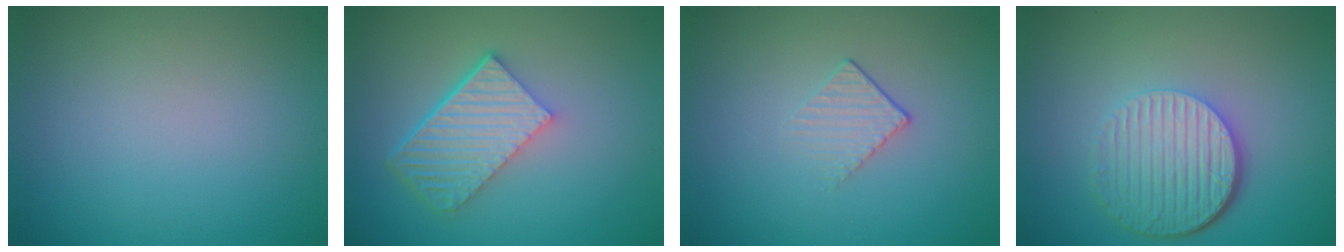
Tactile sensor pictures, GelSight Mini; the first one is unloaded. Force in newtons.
{"total": 5.8, "press": 4.1, "slide": 4.1}
{"total": 1.3, "press": 0.7, "slide": 1.1}
{"total": 6.0, "press": 4.2, "slide": 4.3}